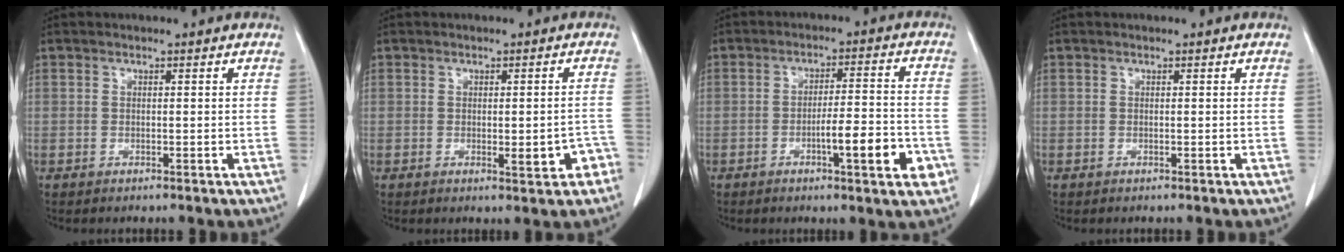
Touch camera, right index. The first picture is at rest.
{"total": 4.1, "force": [-1.5, 1.2, 3.6], "torque": [-0.037, 0.002, -0.014]}
{"total": 8.9, "force": [-3.4, 1.0, 8.1], "torque": [-0.116, 0.006, -0.049]}
{"total": 0.0}